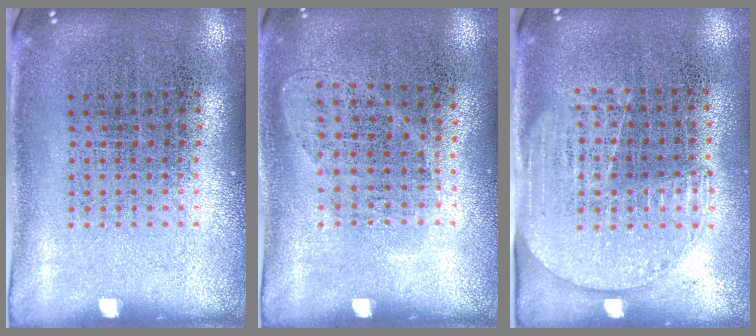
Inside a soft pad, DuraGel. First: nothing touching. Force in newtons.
{"total": 1.0, "press": 0.8, "slide": 0.5}
{"total": 1.5, "press": 1.2, "slide": 0.9}